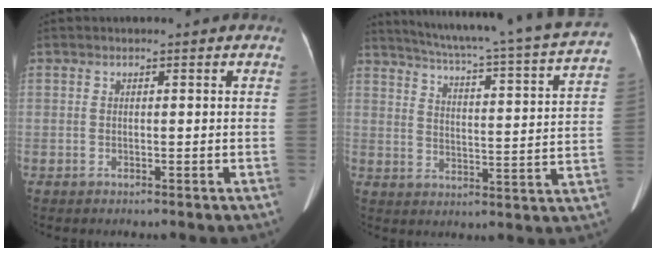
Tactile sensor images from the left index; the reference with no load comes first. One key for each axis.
{"total": 24.6, "fx": 22.1, "fy": 0.0, "fz": 10.9, "tx": -0.174, "ty": -0.053, "tz": 0.278}